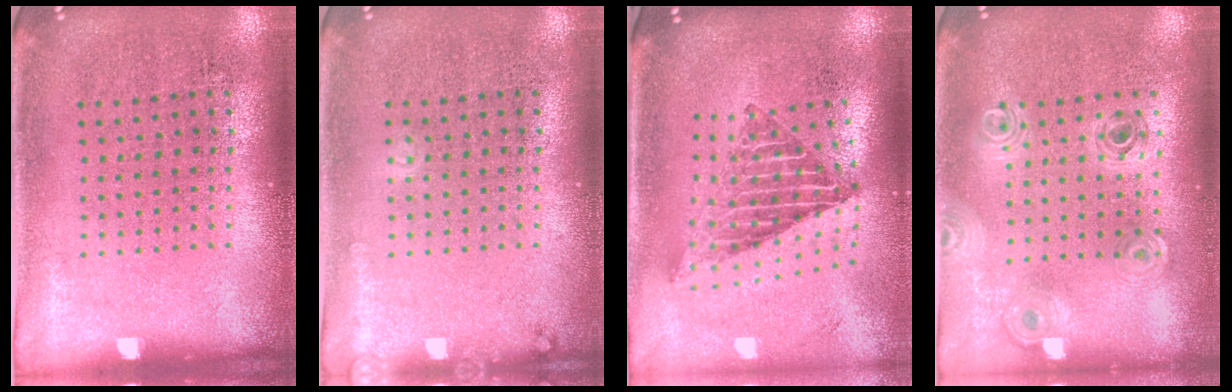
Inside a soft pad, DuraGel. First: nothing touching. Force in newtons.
{"total": 0.9, "press": 0.8, "slide": 0.2}
{"total": 2.3, "press": 1.6, "slide": 1.6}
{"total": 0.8, "press": 0.8, "slide": 0.2}